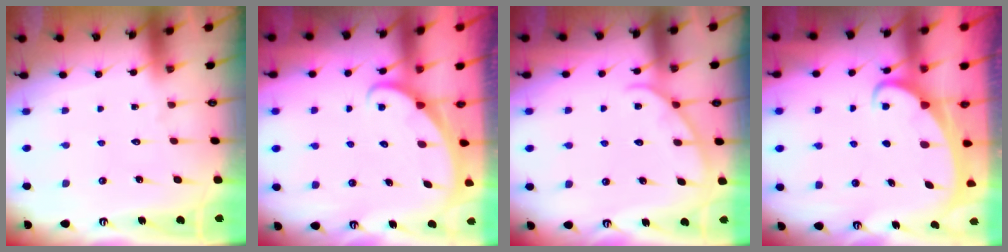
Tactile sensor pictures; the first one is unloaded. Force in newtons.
{"total": 1.6, "press": 1.6, "slide": 0.0}
{"total": 3.8, "press": 3.7, "slide": 0.4}
{"total": 2.0, "press": 2.0, "slide": 0.2}